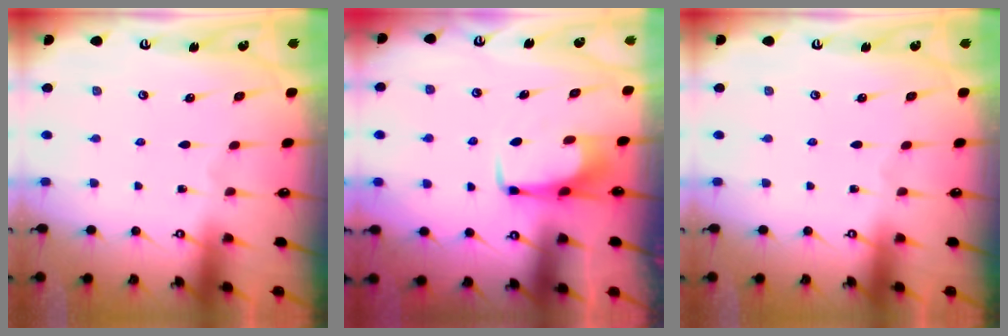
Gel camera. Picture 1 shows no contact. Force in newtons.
{"total": 3.3, "press": 3.3, "slide": 0.4}
{"total": 0.0}